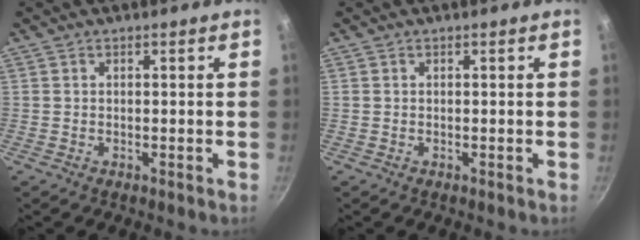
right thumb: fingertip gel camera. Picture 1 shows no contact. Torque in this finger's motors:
{"motor_torque": [-0.01, -0.01, -0.03, 0.04, 0.00]}